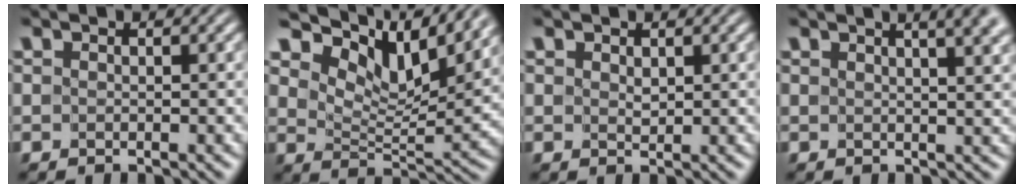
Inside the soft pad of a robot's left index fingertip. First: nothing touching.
{"total": 10.0, "force": [7.7, 3.0, 5.6], "torque": [-0.101, 0.007, 0.136]}
{"total": 0.8, "force": [0.5, 0.4, 0.4], "torque": [-0.011, 0.002, 0.010]}
{"total": 4.6, "force": [2.6, 1.5, 3.4], "torque": [-0.024, 0.015, 0.019]}